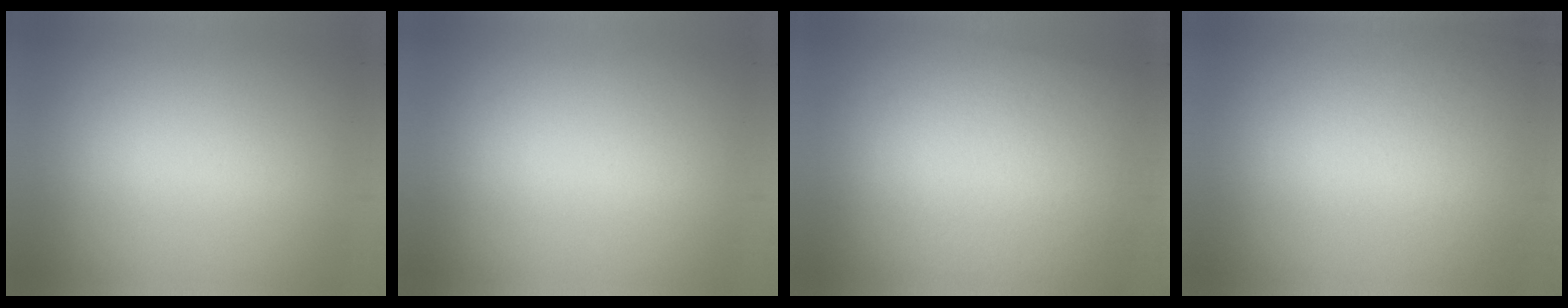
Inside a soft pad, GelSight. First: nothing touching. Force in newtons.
{"total": 0.0}
{"total": 2.6}
{"total": 2.5}